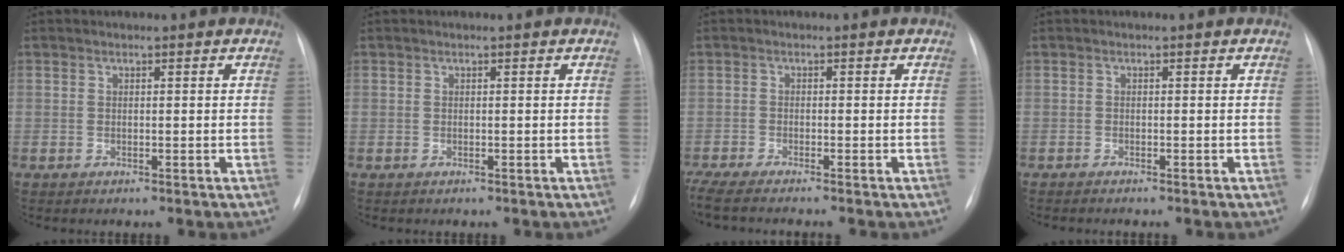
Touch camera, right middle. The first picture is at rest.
{"total": 0.0}
{"total": 6.9, "force": [-5.9, -0.1, 3.5], "torque": [-0.056, -0.023, -0.098]}
{"total": 1.6, "force": [-1.4, 0.0, 0.8], "torque": [-0.016, -0.005, -0.015]}